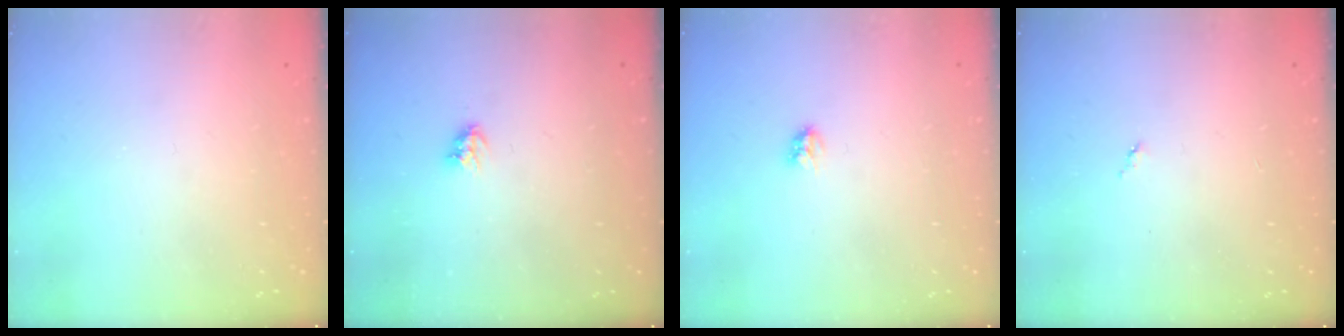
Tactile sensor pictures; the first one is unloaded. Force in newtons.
{"total": 3.4, "press": 3.4, "slide": 0.4}
{"total": 3.0, "press": 3.0, "slide": 0.4}
{"total": 3.0, "press": 3.0, "slide": 0.2}